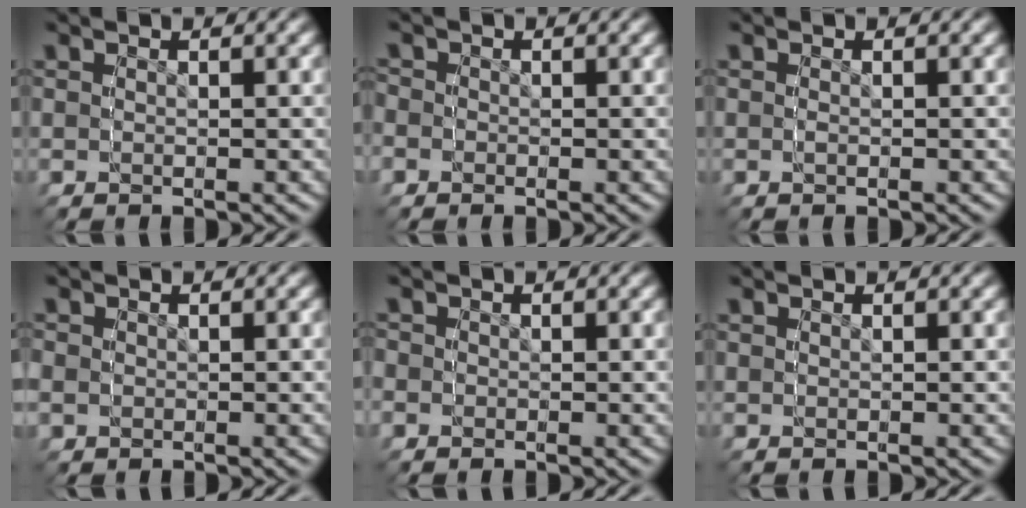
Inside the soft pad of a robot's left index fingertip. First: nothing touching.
{"total": 1.3, "force": [-0.8, 0.9, -0.6], "torque": [0.002, -0.014, -0.009]}
{"total": 0.6, "force": [-0.3, -0.5, 0.2], "torque": [-0.002, 0.001, -0.004]}
{"total": 1.0, "force": [-0.3, 0.9, -0.2], "torque": [-0.006, -0.013, 0.002]}
{"total": 1.1, "force": [-0.6, 0.7, -0.6], "torque": [0.002, -0.013, -0.006]}
{"total": 0.0}